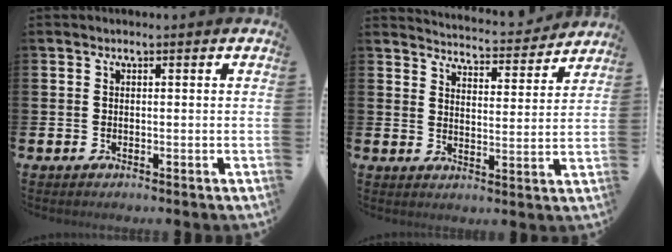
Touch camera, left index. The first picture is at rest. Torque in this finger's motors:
{"motor_torque": [0.54, -0.75, 0.24, 0.04]}